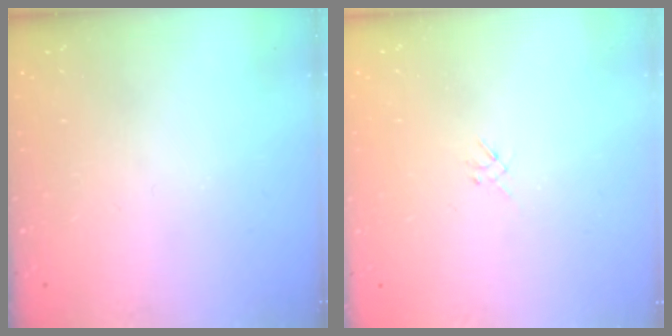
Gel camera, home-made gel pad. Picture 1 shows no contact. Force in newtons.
{"total": 1.3, "press": 1.2, "slide": 0.5}